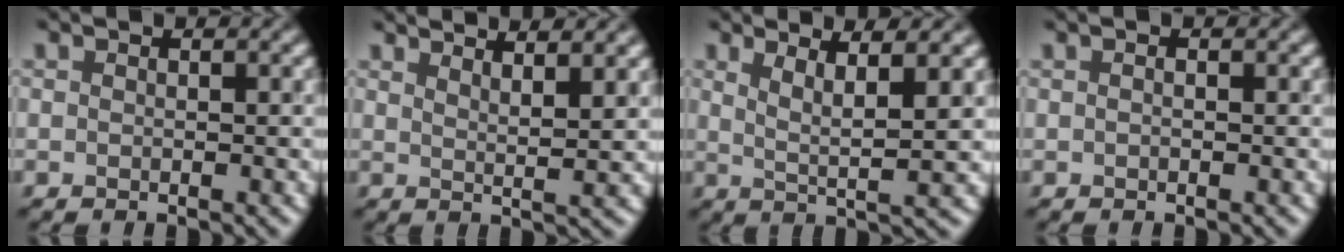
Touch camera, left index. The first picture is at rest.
{"total": 4.7, "force": [3.7, 0.8, 2.8], "torque": [-0.021, 0.021, 0.040]}
{"total": 3.7, "force": [1.7, 0.4, 3.2], "torque": [-0.058, 0.000, 0.042]}
{"total": 0.0}